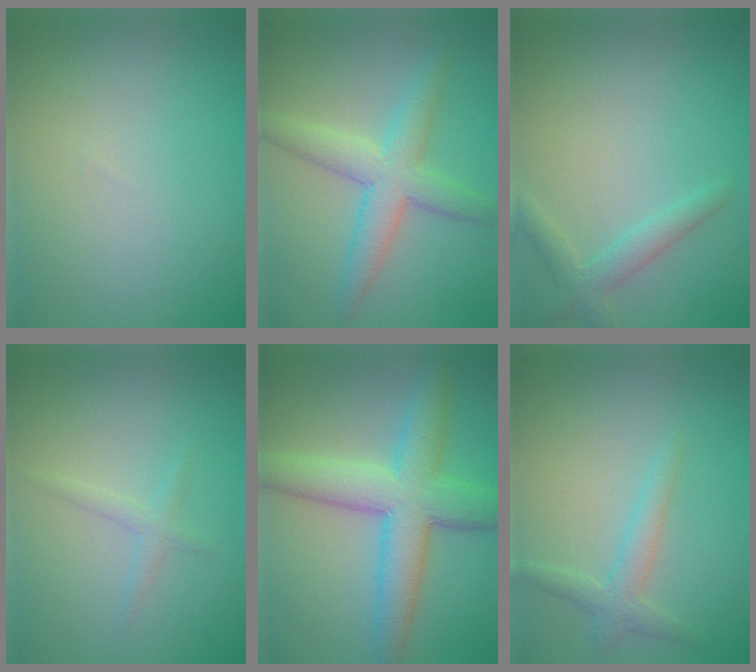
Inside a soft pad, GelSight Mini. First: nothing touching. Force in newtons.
{"total": 4.9, "press": 4.9, "slide": 0.1}
{"total": 2.4, "press": 2.3, "slide": 0.1}
{"total": 1.2, "press": 1.2, "slide": 0.0}
{"total": 7.2, "press": 7.2, "slide": 0.1}
{"total": 2.2, "press": 2.2, "slide": 0.1}